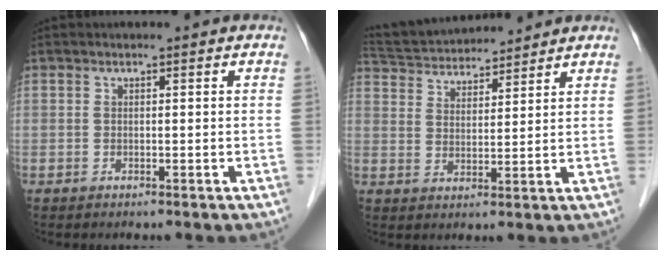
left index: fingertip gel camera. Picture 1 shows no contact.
{"total": 12.5, "force": [11.8, 2.2, 3.6], "torque": [-0.072, 0.036, 0.203]}